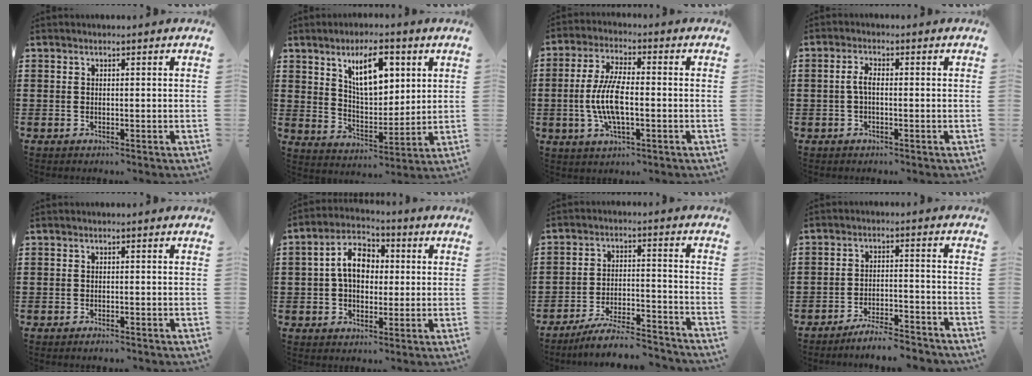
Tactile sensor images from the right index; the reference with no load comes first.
{"total": 9.5, "force": [4.3, 4.6, 7.1], "torque": [-0.123, 0.003, 0.071]}
{"total": 8.3, "force": [-1.3, 2.9, 7.7], "torque": [-0.173, -0.007, -0.031]}
{"total": 2.6, "force": [-0.5, 0.9, 2.4], "torque": [-0.060, -0.002, -0.015]}
{"total": 0.9, "force": [-0.8, 0.0, 0.3], "torque": [-0.010, -0.007, -0.015]}
{"total": 7.8, "force": [0.6, 5.1, 5.9], "torque": [-0.122, 0.014, 0.004]}
{"total": 7.3, "force": [-6.8, 0.5, 2.7], "torque": [-0.055, 0.002, -0.132]}
{"total": 5.1, "force": [-4.9, -0.1, 1.4], "torque": [-0.033, -0.005, -0.099]}